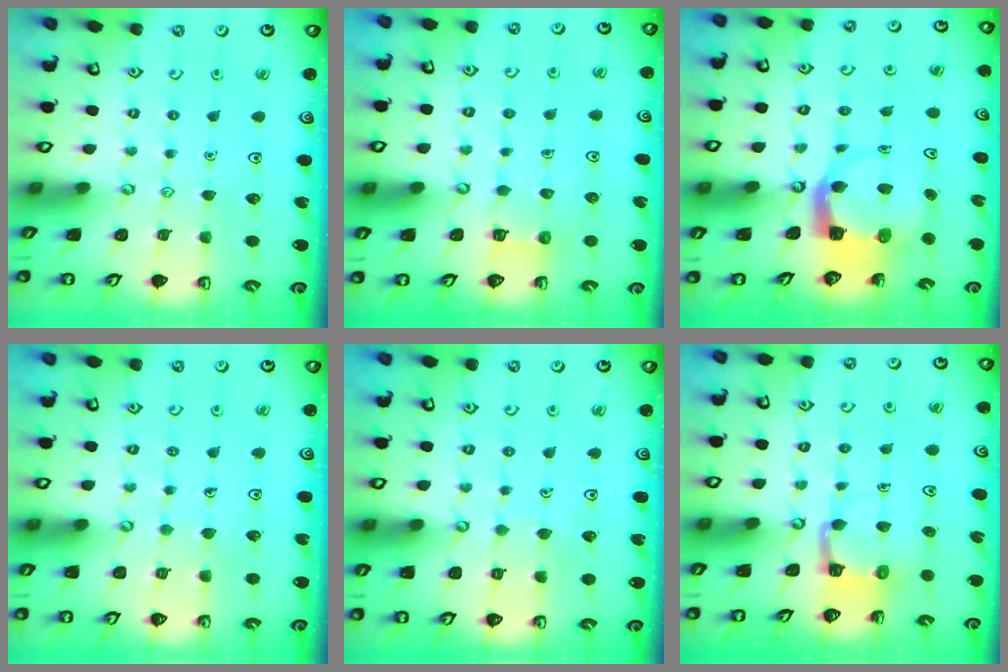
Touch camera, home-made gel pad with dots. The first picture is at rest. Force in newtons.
{"total": 5.1, "press": 5.1, "slide": 0.3}
{"total": 5.5, "press": 5.5, "slide": 0.9}
{"total": 4.3, "press": 4.3, "slide": 0.3}
{"total": 3.9, "press": 3.9, "slide": 0.4}
{"total": 3.9, "press": 3.8, "slide": 0.3}